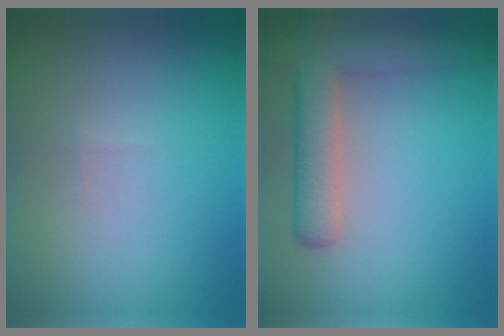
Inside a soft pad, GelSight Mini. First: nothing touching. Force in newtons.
{"total": 5.3, "press": 5.3, "slide": 0.4}